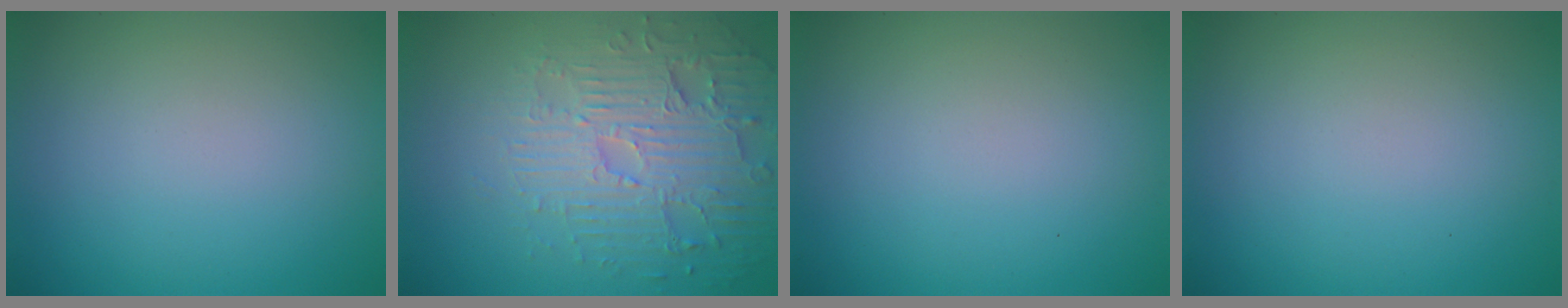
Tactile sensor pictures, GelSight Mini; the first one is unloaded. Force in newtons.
{"total": 5.1, "press": 4.5, "slide": 2.5}
{"total": 0.0}
{"total": 0.0}